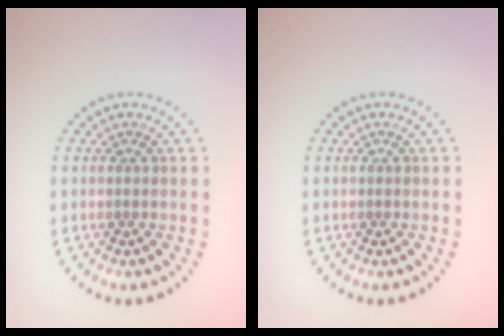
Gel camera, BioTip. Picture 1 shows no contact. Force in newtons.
{"total": 0.0}